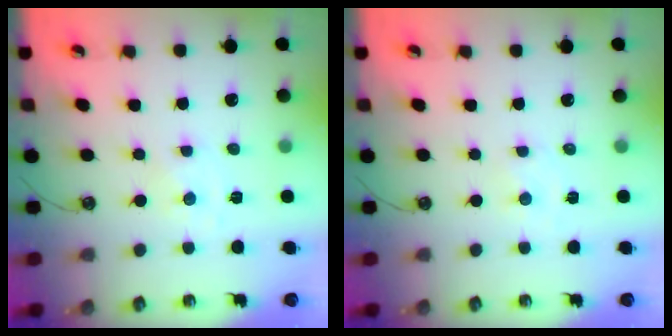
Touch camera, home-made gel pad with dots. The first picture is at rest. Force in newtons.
{"total": 0.8, "press": 0.8, "slide": 0.2}